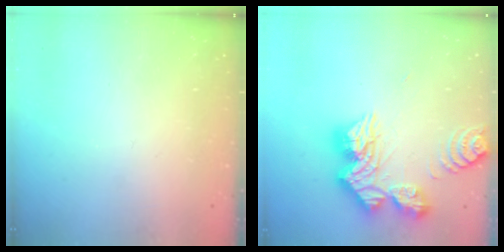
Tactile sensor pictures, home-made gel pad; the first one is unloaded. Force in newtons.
{"total": 19.6, "press": 19.5, "slide": 1.9}